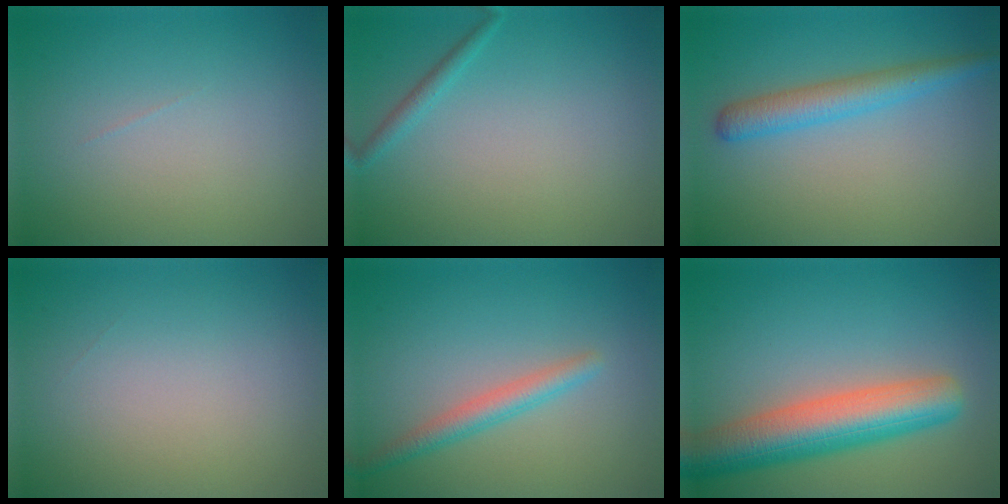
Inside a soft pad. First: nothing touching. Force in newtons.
{"total": 1.1, "press": 1.1, "slide": 0.0}
{"total": 3.4, "press": 3.4, "slide": 0.1}
{"total": 0.0}
{"total": 2.4, "press": 2.4, "slide": 0.1}
{"total": 8.0, "press": 8.0, "slide": 0.5}